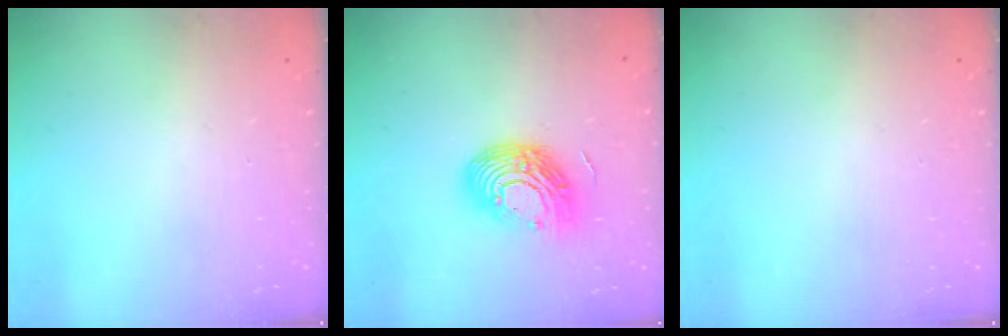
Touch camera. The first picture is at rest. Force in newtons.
{"total": 14.8, "press": 14.8, "slide": 1.0}
{"total": 0.0}